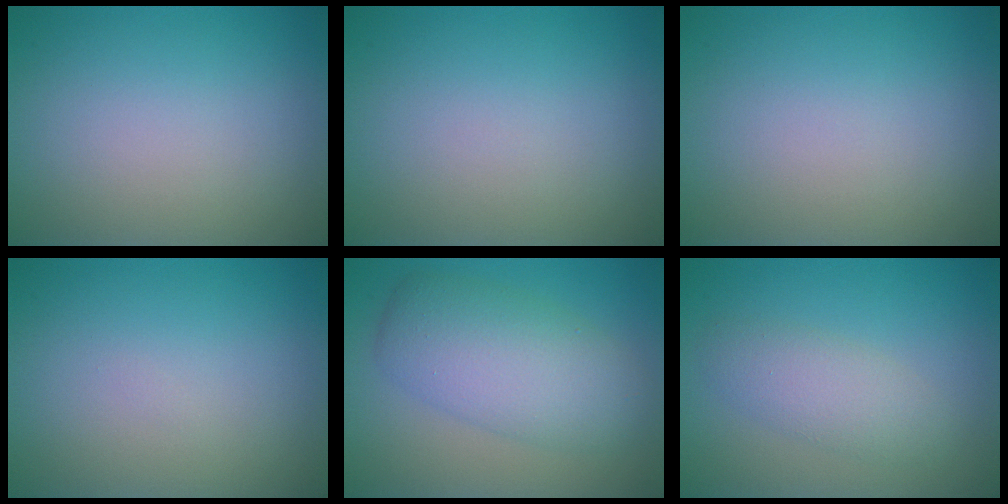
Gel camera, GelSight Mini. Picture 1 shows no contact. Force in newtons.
{"total": 0.0}
{"total": 0.0}
{"total": 0.0}
{"total": 6.3, "press": 6.3, "slide": 0.2}
{"total": 2.8, "press": 2.8, "slide": 0.0}